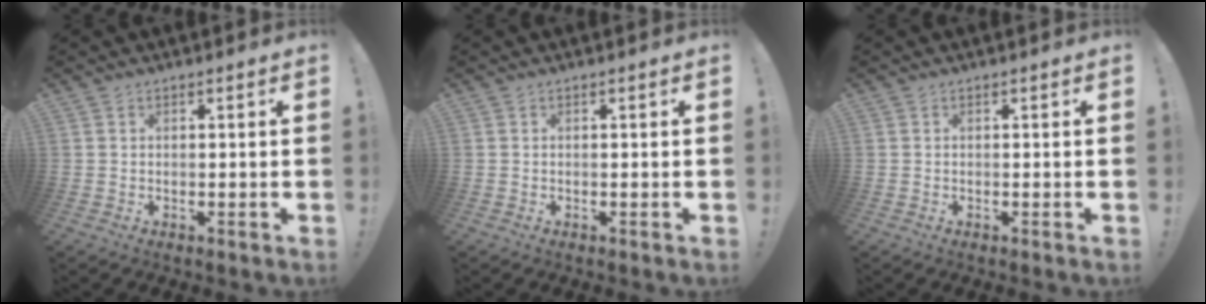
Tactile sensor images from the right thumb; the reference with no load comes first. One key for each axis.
{"total": 0.0}
{"total": 0.0}